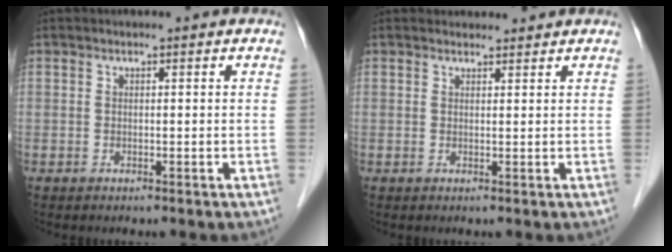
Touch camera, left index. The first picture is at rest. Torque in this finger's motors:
{"motor_torque": [0.28, -0.27, 0.09, 0.00]}